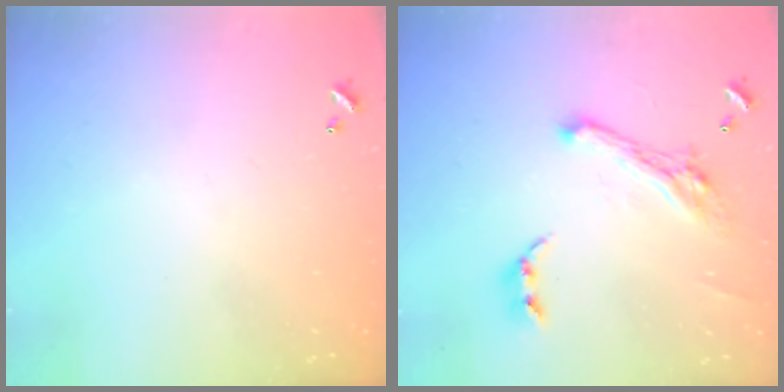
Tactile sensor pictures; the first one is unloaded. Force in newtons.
{"total": 7.4, "press": 7.2, "slide": 1.3}